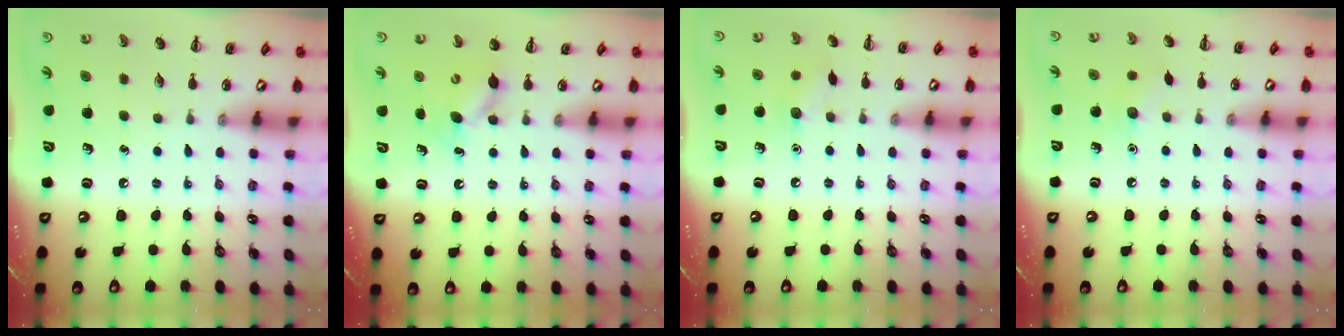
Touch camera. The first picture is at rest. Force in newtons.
{"total": 6.1, "press": 6.0, "slide": 1.4}
{"total": 6.2, "press": 6.1, "slide": 1.3}
{"total": 6.4, "press": 6.2, "slide": 1.8}